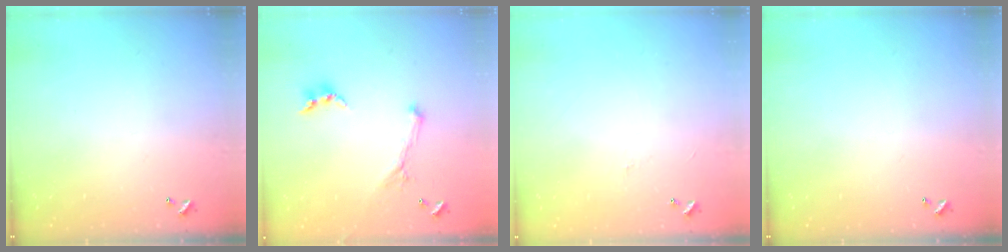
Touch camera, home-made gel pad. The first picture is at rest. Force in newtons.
{"total": 1.6, "press": 1.5, "slide": 0.4}
{"total": 1.8, "press": 1.7, "slide": 0.6}
{"total": 0.0}